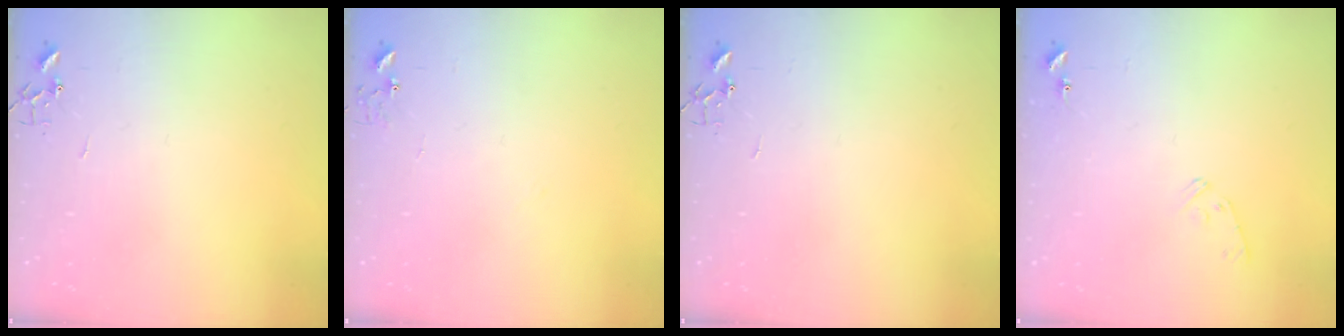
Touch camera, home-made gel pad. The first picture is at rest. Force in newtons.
{"total": 6.8, "press": 6.8, "slide": 0.6}
{"total": 0.0}
{"total": 6.7, "press": 6.7, "slide": 0.7}